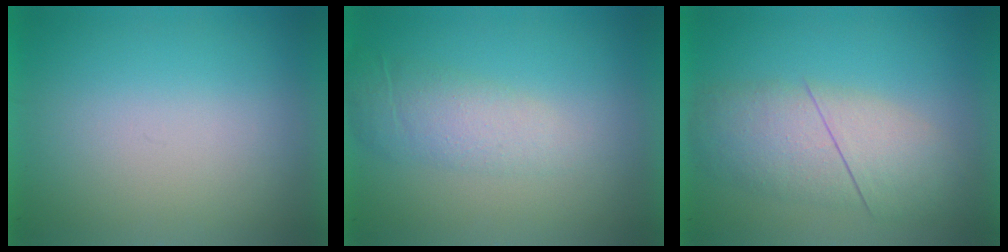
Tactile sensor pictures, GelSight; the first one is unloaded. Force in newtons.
{"total": 2.0}
{"total": 3.7}